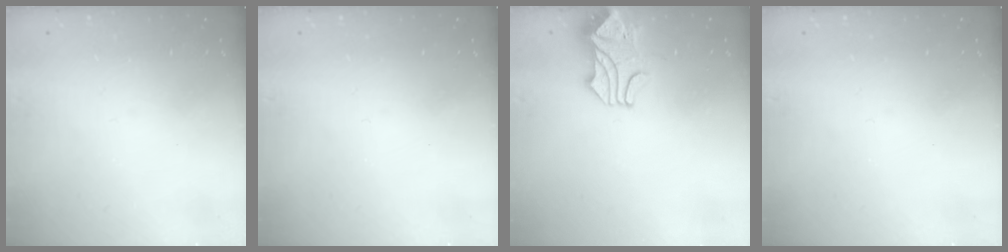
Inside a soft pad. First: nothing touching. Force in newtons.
{"total": 0.0}
{"total": 2.3, "press": 2.0, "slide": 1.2}
{"total": 0.0}